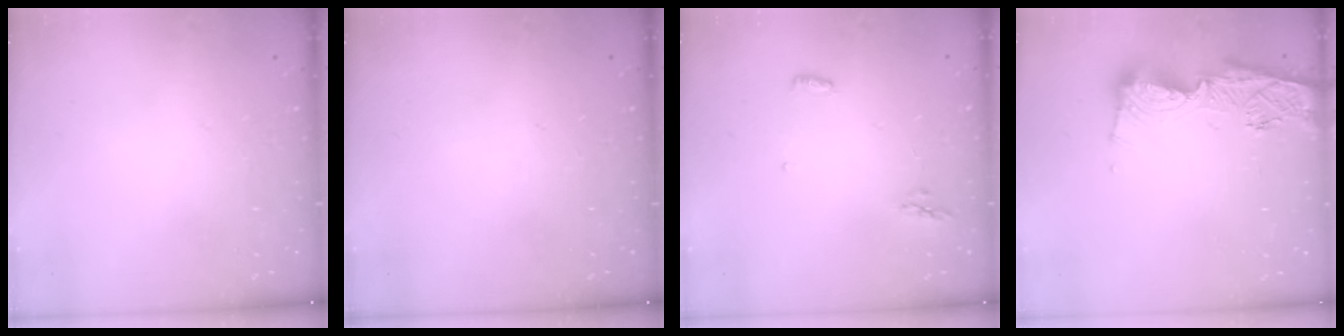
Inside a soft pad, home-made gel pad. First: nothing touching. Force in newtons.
{"total": 0.0}
{"total": 3.8, "press": 3.7, "slide": 0.9}
{"total": 13.0, "press": 12.9, "slide": 1.5}